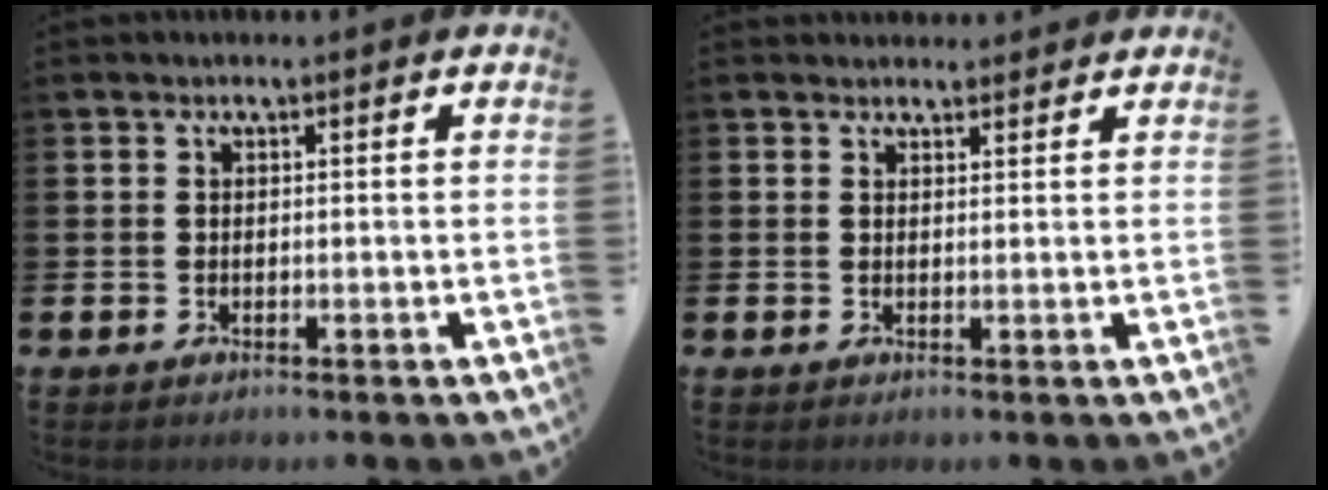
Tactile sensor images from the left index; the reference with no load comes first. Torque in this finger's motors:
{"motor_torque": [0.37, -0.66, 0.05, -0.04]}